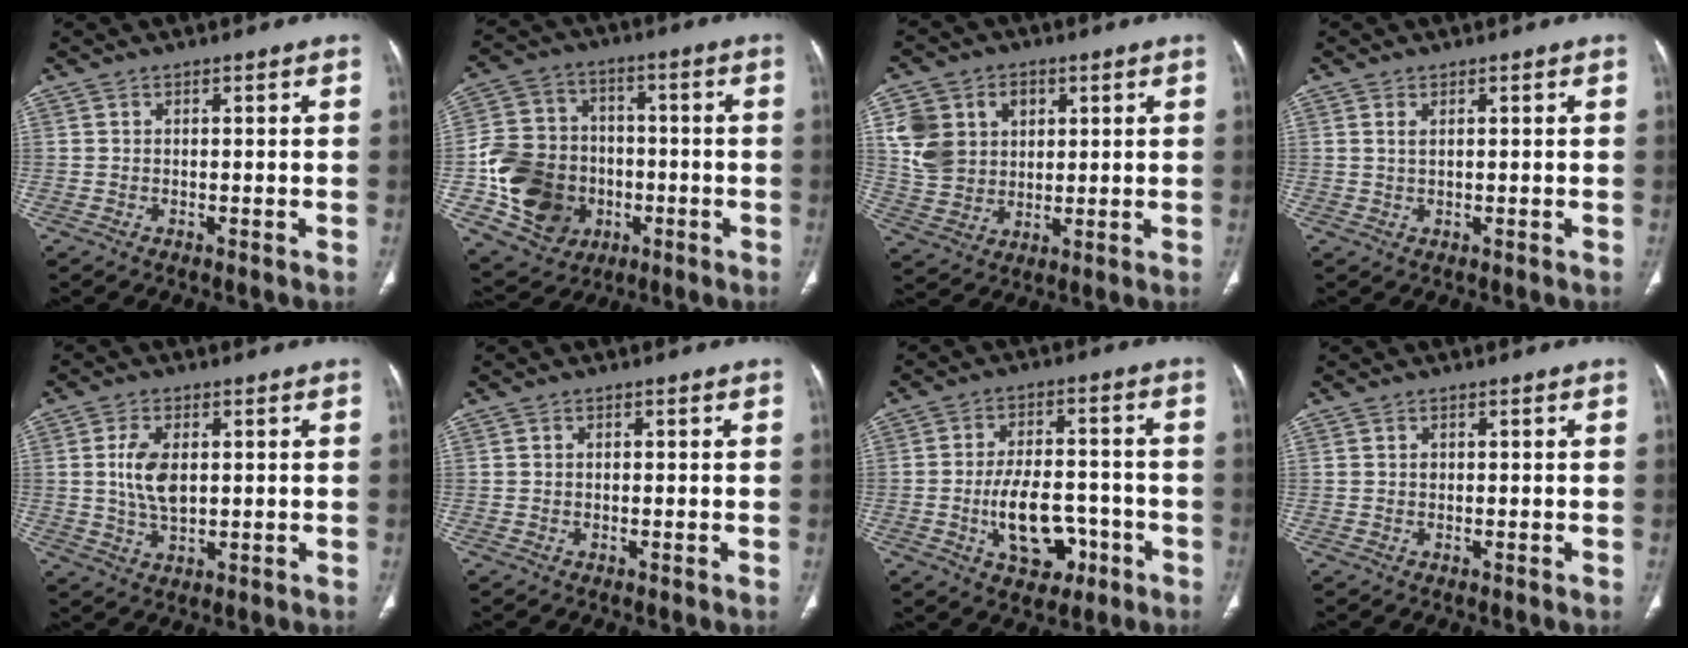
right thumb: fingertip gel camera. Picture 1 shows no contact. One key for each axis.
{"total": 19.7, "fx": -4.6, "fy": 16.5, "fz": 9.7, "tx": -0.157, "ty": 0.028, "tz": -0.065}
{"total": 11.7, "fx": 3.4, "fy": 9.6, "fz": 5.8, "tx": -0.077, "ty": -0.003, "tz": 0.071}
{"total": 1.3, "fx": 0.6, "fy": 0.6, "fz": 1.0, "tx": -0.025, "ty": 0.003, "tz": 0.016}
{"total": 7.2, "fx": 1.0, "fy": 4.1, "fz": 5.9, "tx": -0.113, "ty": -0.006, "tz": 0.022}
{"total": 0.6, "fx": 0.1, "fy": 0.5, "fz": 0.3, "tx": -0.003, "ty": 0.001, "tz": 0.001}
{"total": 11.5, "fx": -3.9, "fy": 7.0, "fz": 8.2, "tx": -0.113, "ty": 0.030, "tz": -0.053}
{"total": 0.6, "fx": 0.1, "fy": 0.5, "fz": 0.3, "tx": -0.004, "ty": 0.001, "tz": 0.003}